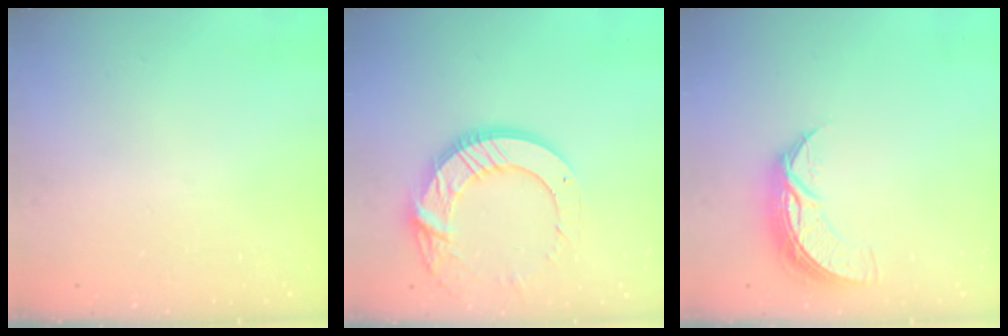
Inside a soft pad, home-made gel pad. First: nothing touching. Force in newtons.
{"total": 17.1, "press": 17.0, "slide": 1.5}
{"total": 8.3, "press": 8.2, "slide": 0.3}